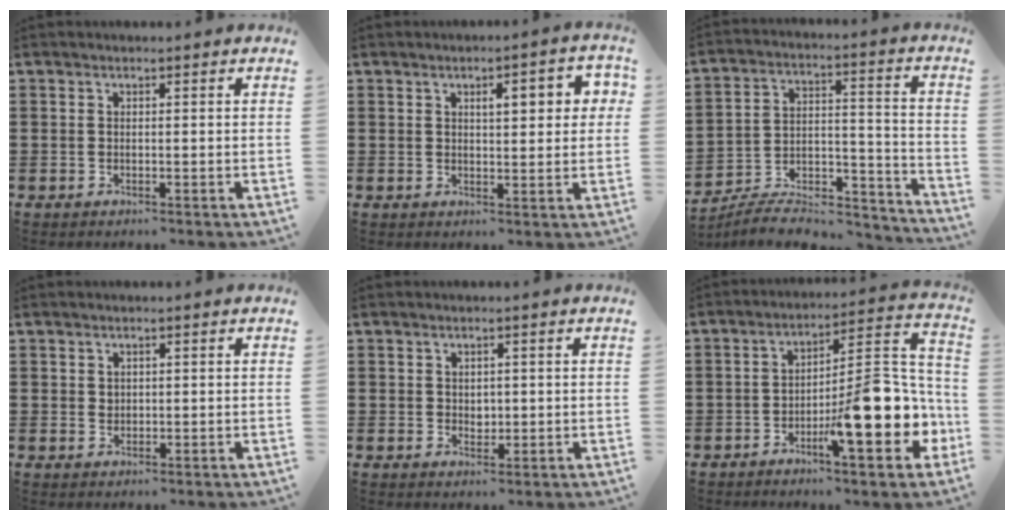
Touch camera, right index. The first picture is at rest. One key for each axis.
{"total": 4.2, "fx": 1.2, "fy": 1.4, "fz": 3.8, "tx": -0.052, "ty": -0.002, "tz": 0.012}
{"total": 7.4, "fx": -6.7, "fy": 2.1, "fz": 2.4, "tx": -0.035, "ty": 0.010, "tz": -0.130}
{"total": 1.0, "fx": 0.7, "fy": 0.7, "fz": 0.2, "tx": -0.006, "ty": 0.002, "tz": 0.015}
{"total": 1.5, "fx": 0.6, "fy": 1.2, "fz": 0.6, "tx": -0.007, "ty": 0.004, "tz": 0.008}
{"total": 12.9, "fx": -5.0, "fy": 3.4, "fz": 11.4, "tx": -0.151, "ty": -0.010, "tz": -0.090}